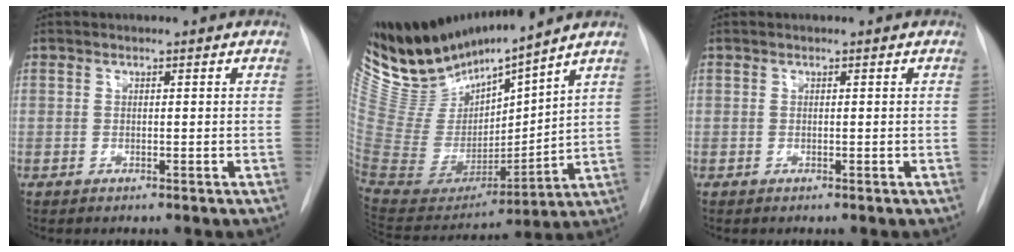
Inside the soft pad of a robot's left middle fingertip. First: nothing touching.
{"total": 16.2, "force": [15.1, 1.8, 5.4], "torque": [-0.114, -0.019, 0.308]}
{"total": 0.0}